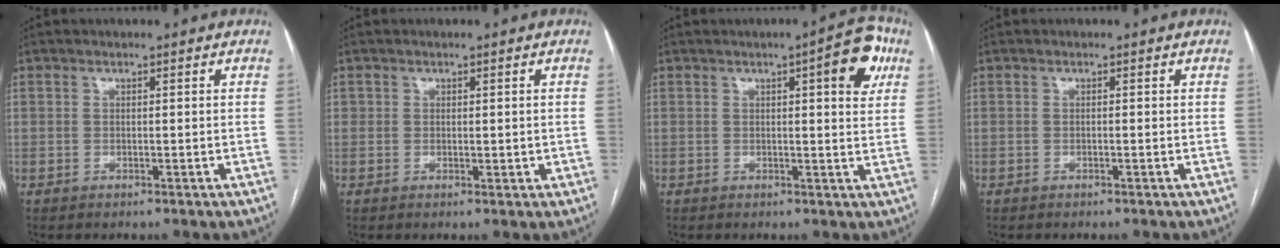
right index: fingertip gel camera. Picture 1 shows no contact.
{"total": 1.5, "force": [0.5, 1.3, 0.5], "torque": [-0.002, -0.001, 0.008]}
{"total": 7.1, "force": [2.8, 1.2, 6.4], "torque": [-0.077, 0.005, 0.027]}
{"total": 0.0}